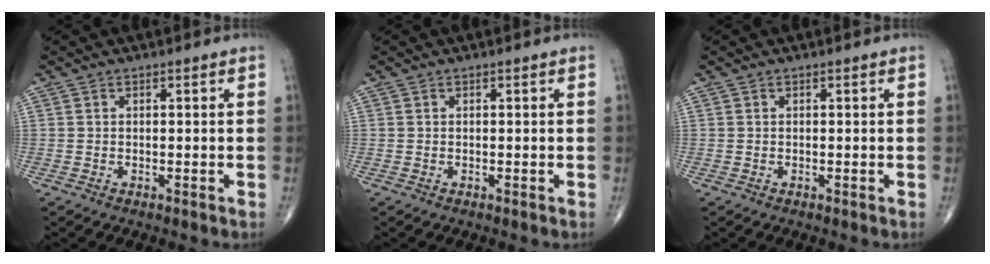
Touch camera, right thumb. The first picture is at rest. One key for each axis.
{"total": 0.0}
{"total": 0.0}